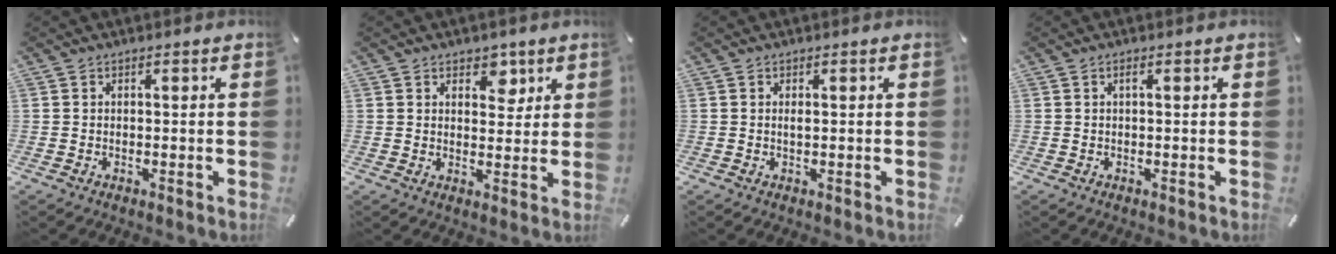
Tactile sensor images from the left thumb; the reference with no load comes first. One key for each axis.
{"total": 3.9, "fx": 2.0, "fy": 2.9, "fz": 1.7, "tx": -0.002, "ty": -0.009, "tz": 0.026}
{"total": 0.8, "fx": 0.2, "fy": 0.2, "fz": 0.8, "tx": -0.015, "ty": 0.000, "tz": 0.003}
{"total": 0.8, "fx": 0.1, "fy": 0.1, "fz": 0.8, "tx": -0.015, "ty": 0.002, "tz": 0.001}